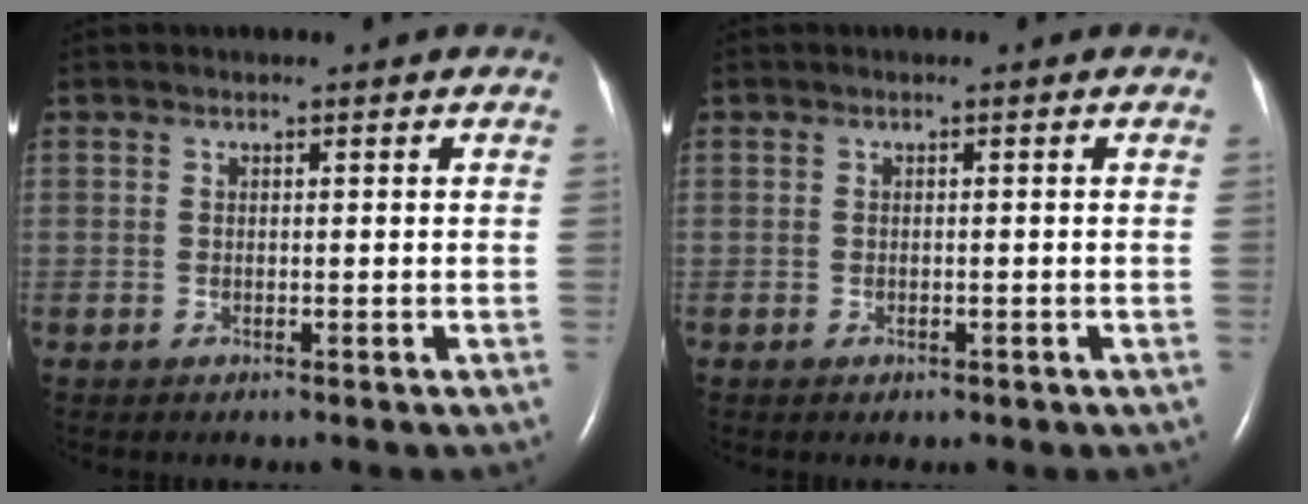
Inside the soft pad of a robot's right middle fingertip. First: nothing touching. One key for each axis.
{"total": 0.9, "fx": -0.5, "fy": 0.5, "fz": 0.5, "tx": -0.010, "ty": -0.001, "tz": -0.002}